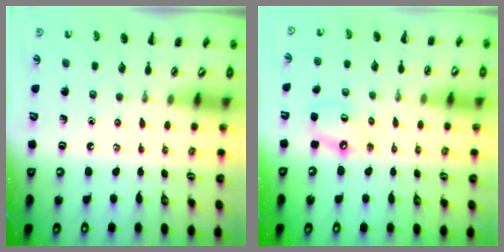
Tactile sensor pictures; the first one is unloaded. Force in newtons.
{"total": 6.1, "press": 6.0, "slide": 1.2}